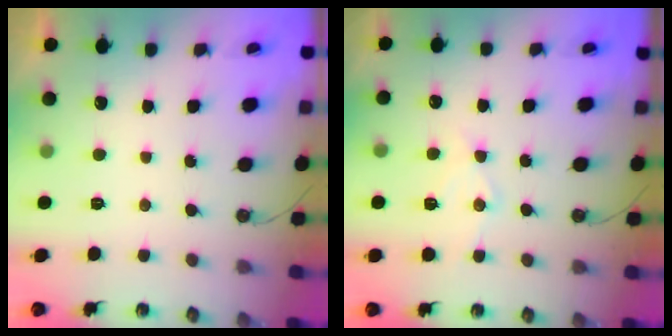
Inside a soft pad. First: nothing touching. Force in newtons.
{"total": 8.0, "press": 8.0, "slide": 0.6}